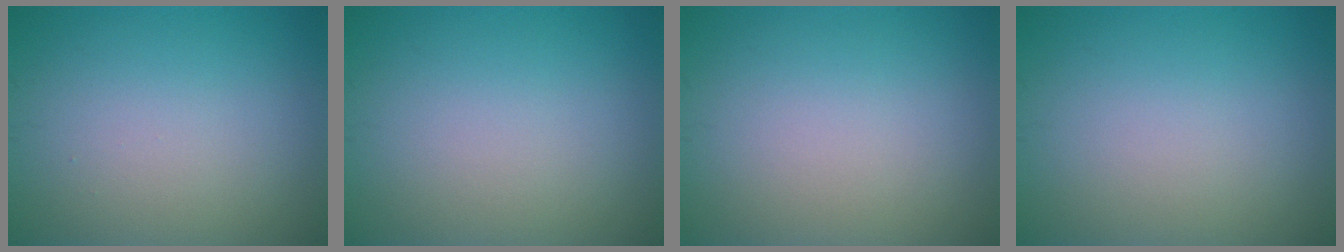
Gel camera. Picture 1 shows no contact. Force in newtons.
{"total": 0.0}
{"total": 0.0}
{"total": 0.0}